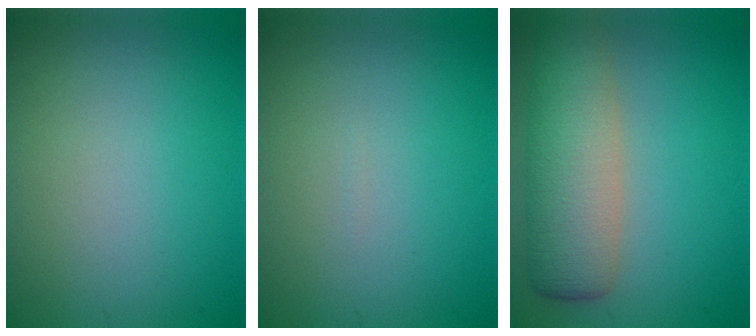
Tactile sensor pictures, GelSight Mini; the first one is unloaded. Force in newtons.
{"total": 0.0}
{"total": 7.3, "press": 7.3, "slide": 0.4}